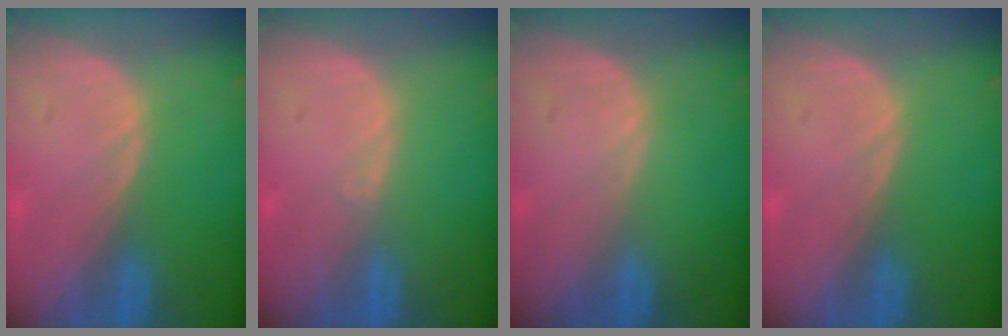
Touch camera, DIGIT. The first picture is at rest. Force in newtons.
{"total": 0.6, "press": 0.4, "slide": 0.4}
{"total": 0.0}
{"total": 0.0}